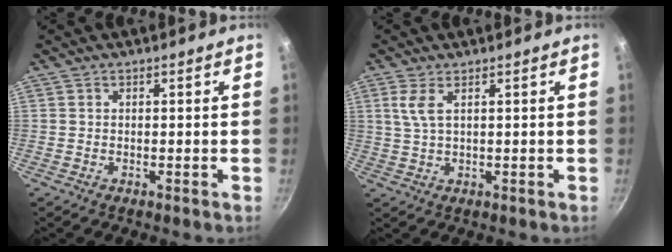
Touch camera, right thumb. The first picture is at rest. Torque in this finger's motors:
{"motor_torque": [-0.43, -0.08, 0.47, 0.35, 0.00]}